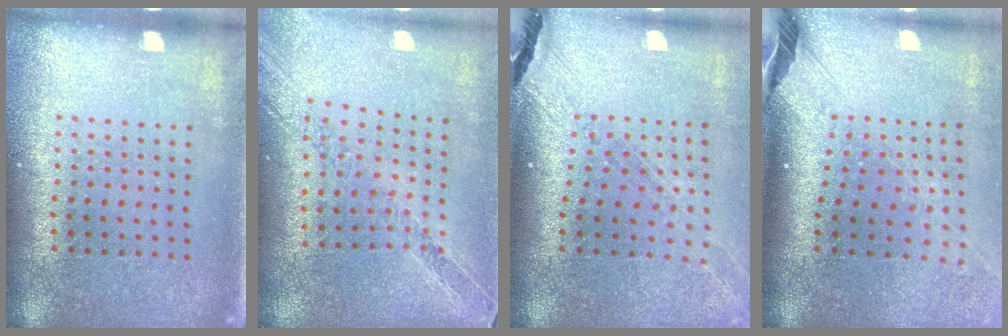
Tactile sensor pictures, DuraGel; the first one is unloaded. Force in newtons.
{"total": 1.1, "press": 1.1, "slide": 0.2}
{"total": 1.5, "press": 1.5, "slide": 0.4}
{"total": 2.7, "press": 2.0, "slide": 1.8}